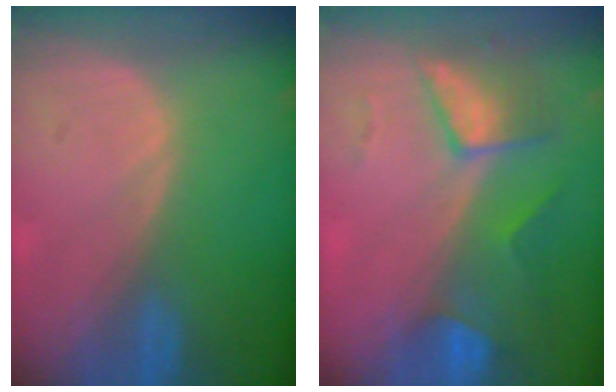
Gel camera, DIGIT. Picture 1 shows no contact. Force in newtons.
{"total": 7.6, "press": 6.7, "slide": 3.5}